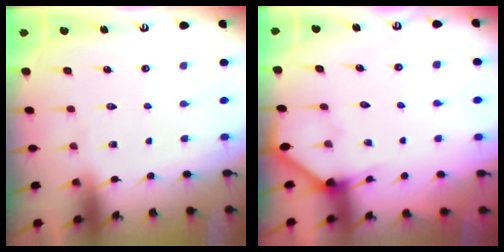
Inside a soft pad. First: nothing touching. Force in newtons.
{"total": 3.5, "press": 3.5, "slide": 0.2}